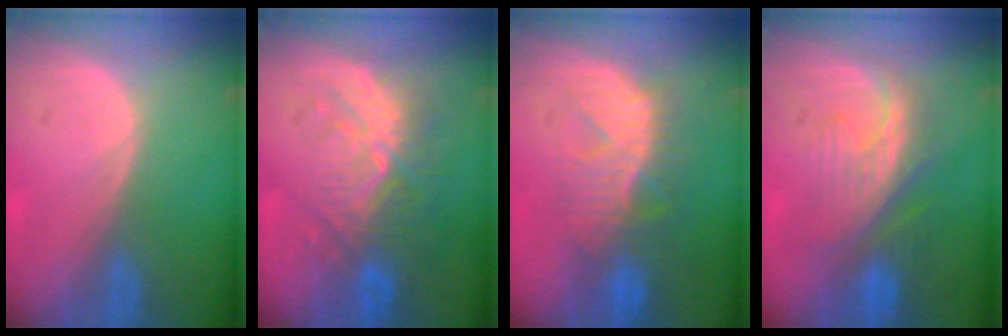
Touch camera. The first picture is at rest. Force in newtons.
{"total": 9.4, "press": 9.1, "slide": 2.6}
{"total": 8.8, "press": 8.5, "slide": 2.2}
{"total": 8.4, "press": 8.1, "slide": 1.9}